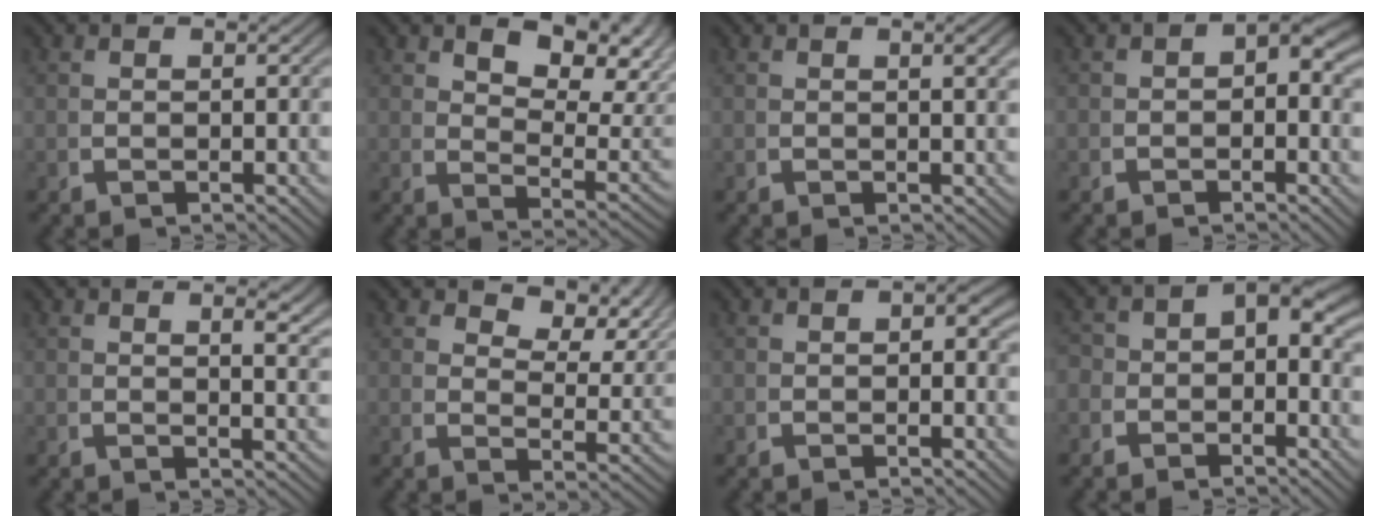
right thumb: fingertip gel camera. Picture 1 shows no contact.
{"total": 7.0, "force": [3.0, 3.2, 5.4], "torque": [-0.073, -0.008, 0.058]}
{"total": 1.0, "force": [0.3, 0.1, 1.0], "torque": [-0.013, 0.001, 0.006]}
{"total": 1.7, "force": [-0.5, 1.0, 1.2], "torque": [-0.014, -0.005, -0.009]}
{"total": 2.4, "force": [1.4, 0.6, 1.8], "torque": [-0.017, -0.001, 0.020]}
{"total": 5.9, "force": [3.8, 2.3, 3.8], "torque": [-0.041, 0.002, 0.061]}
{"total": 1.0, "force": [-0.1, 0.7, 0.7], "torque": [-0.005, -0.005, -0.006]}
{"total": 3.9, "force": [-0.8, 3.0, 2.4], "torque": [-0.030, -0.009, -0.013]}